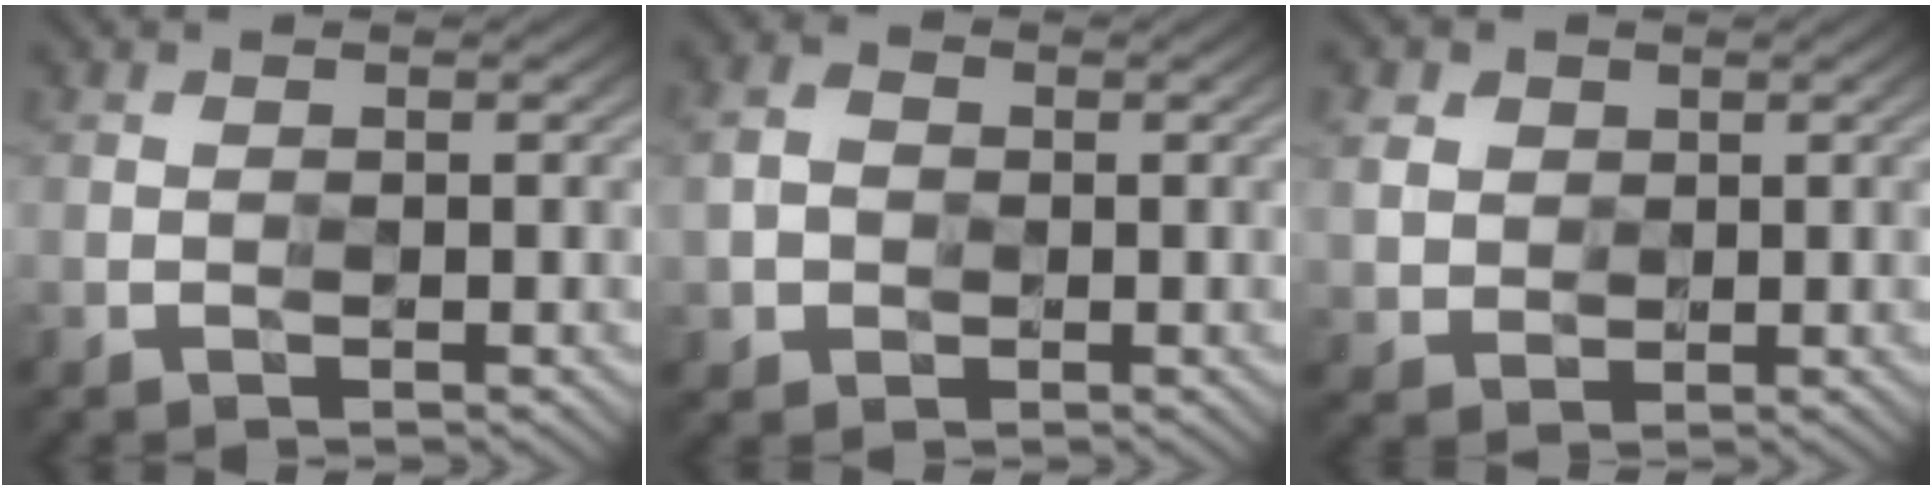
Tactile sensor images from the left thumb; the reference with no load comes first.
{"total": 3.7, "force": [-0.3, 3.2, 2.0], "torque": [-0.059, 0.002, -0.003]}
{"total": 4.2, "force": [1.5, 3.6, 1.6], "torque": [-0.065, -0.003, 0.032]}